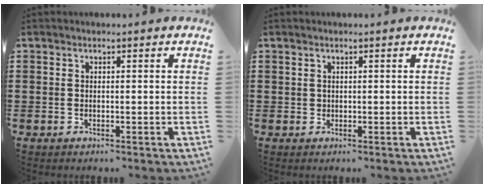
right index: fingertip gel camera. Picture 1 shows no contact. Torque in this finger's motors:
{"motor_torque": [-0.28, 0.98, -0.05, -0.01]}